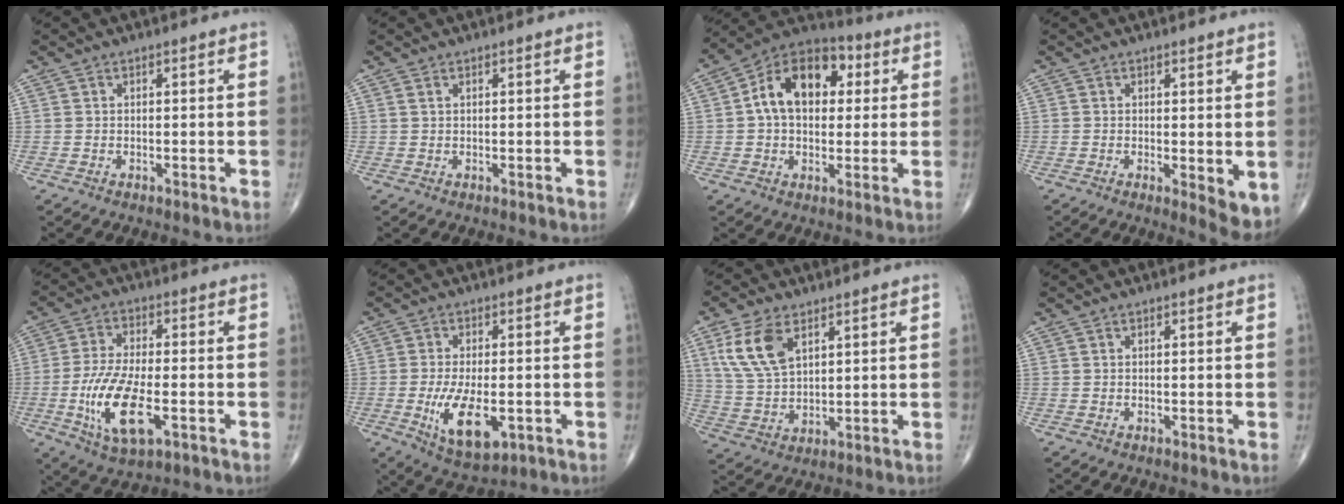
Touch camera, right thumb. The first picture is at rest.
{"total": 0.7, "force": [0.4, 0.4, 0.5], "torque": [-0.011, 0.004, 0.008]}
{"total": 15.0, "force": [2.9, 10.0, 10.8], "torque": [-0.146, 0.024, 0.036]}
{"total": 5.2, "force": [-0.4, 1.7, 4.9], "torque": [-0.061, -0.016, -0.004]}
{"total": 13.5, "force": [-3.7, 5.5, 11.8], "torque": [-0.237, 0.001, -0.063]}
{"total": 10.8, "force": [-2.8, 4.9, 9.2], "torque": [-0.159, -0.012, -0.036]}
{"total": 10.6, "force": [4.8, 5.8, 7.5], "torque": [-0.146, -0.013, 0.101]}
{"total": 0.0}